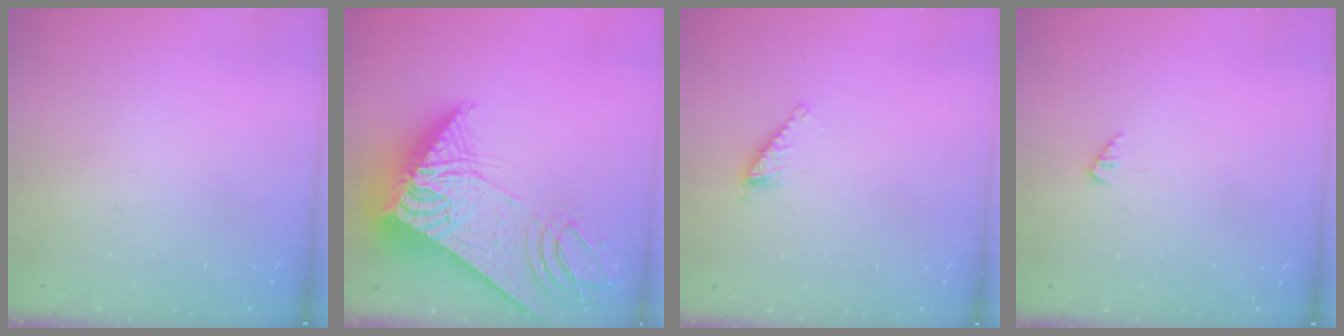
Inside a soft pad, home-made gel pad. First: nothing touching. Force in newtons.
{"total": 20.0, "press": 19.8, "slide": 2.3}
{"total": 2.1, "press": 2.1, "slide": 0.1}
{"total": 1.7, "press": 1.7, "slide": 0.3}